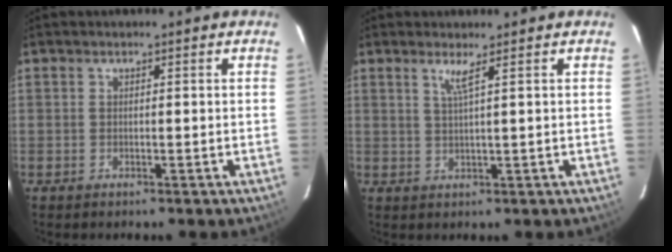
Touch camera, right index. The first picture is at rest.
{"total": 2.1, "force": [1.2, -0.7, 1.6], "torque": [-0.030, -0.007, 0.023]}